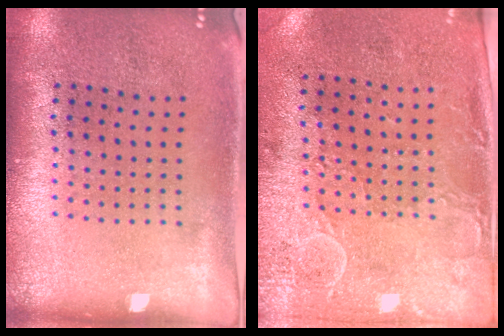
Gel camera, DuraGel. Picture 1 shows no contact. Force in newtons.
{"total": 3.0, "press": 2.4, "slide": 1.7}